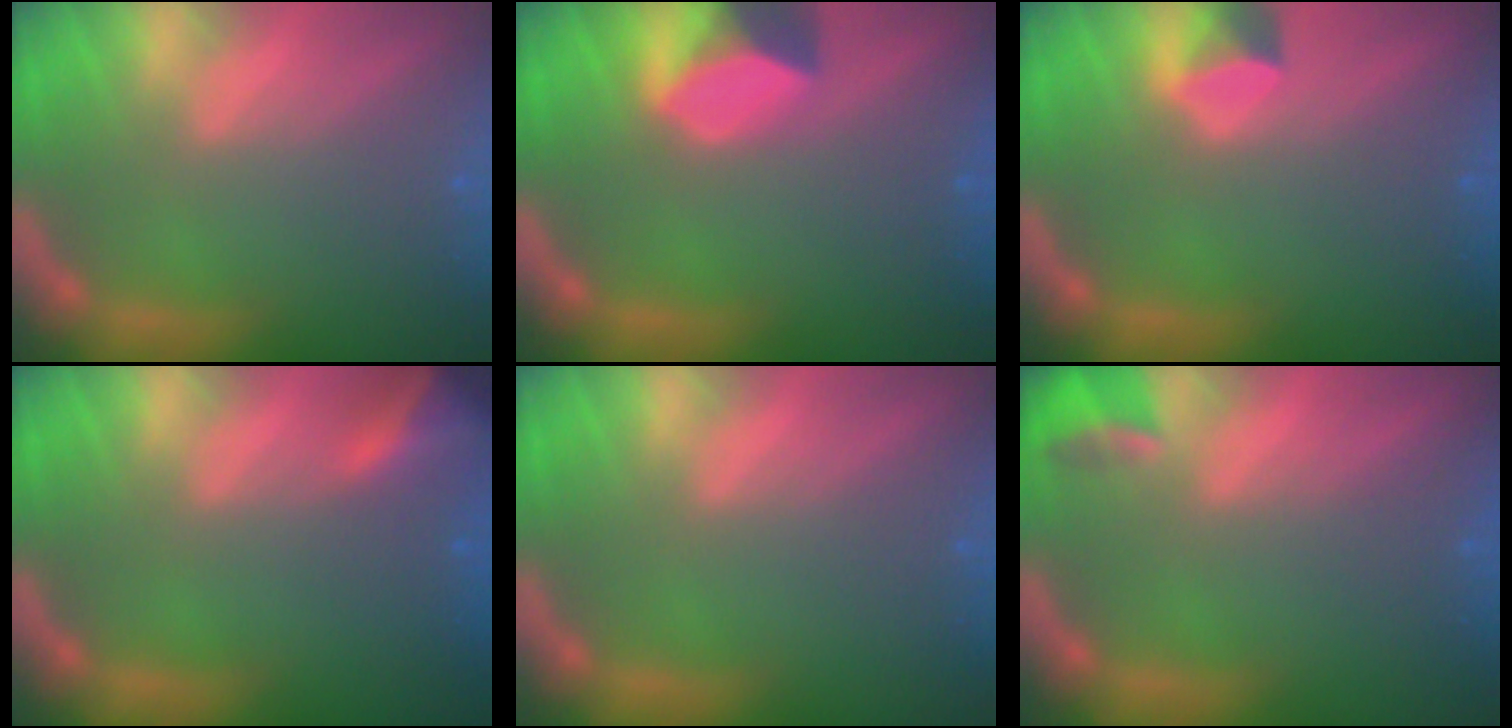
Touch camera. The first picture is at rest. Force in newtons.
{"total": 4.9}
{"total": 1.9}
{"total": 3.9}
{"total": 0.0}
{"total": 2.4}